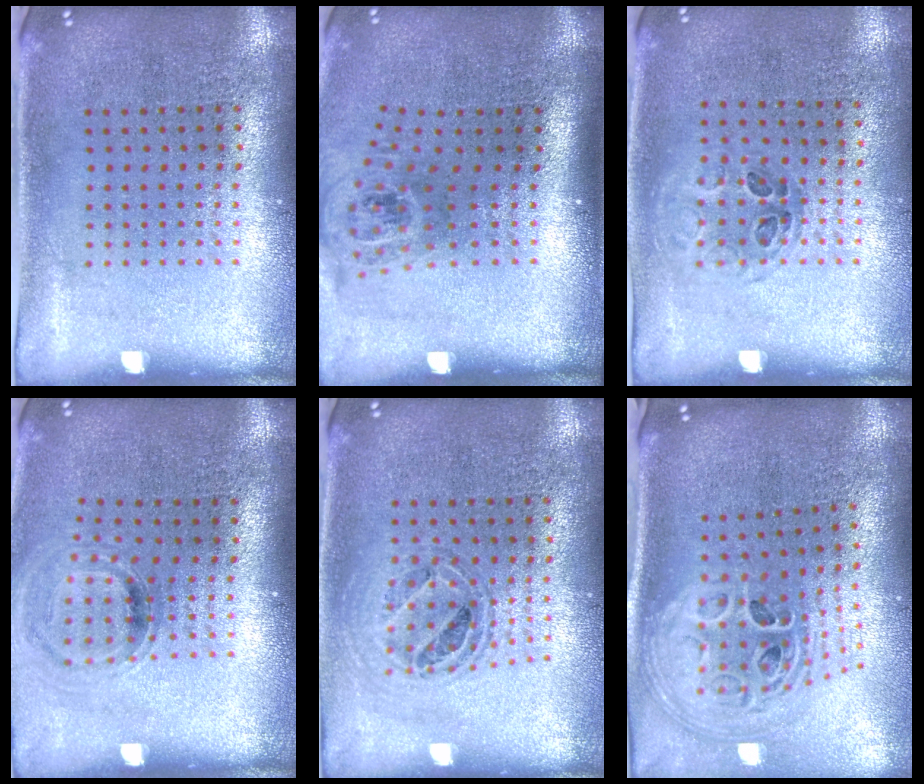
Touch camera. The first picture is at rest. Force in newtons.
{"total": 1.7, "press": 1.2, "slide": 1.2}
{"total": 1.0, "press": 0.7, "slide": 0.7}
{"total": 0.9, "press": 0.9, "slide": 0.2}
{"total": 0.7, "press": 0.6, "slide": 0.2}
{"total": 2.9, "press": 2.0, "slide": 2.1}